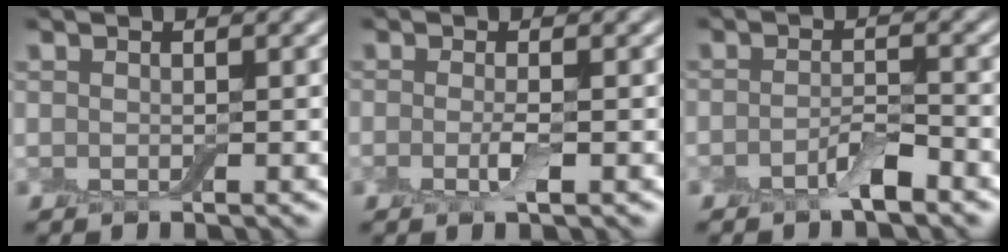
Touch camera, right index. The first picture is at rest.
{"total": 1.7, "force": [-0.4, 0.3, 1.6], "torque": [-0.034, -0.007, -0.013]}
{"total": 2.4, "force": [-1.5, 0.7, 1.7], "torque": [-0.033, 0.004, -0.030]}